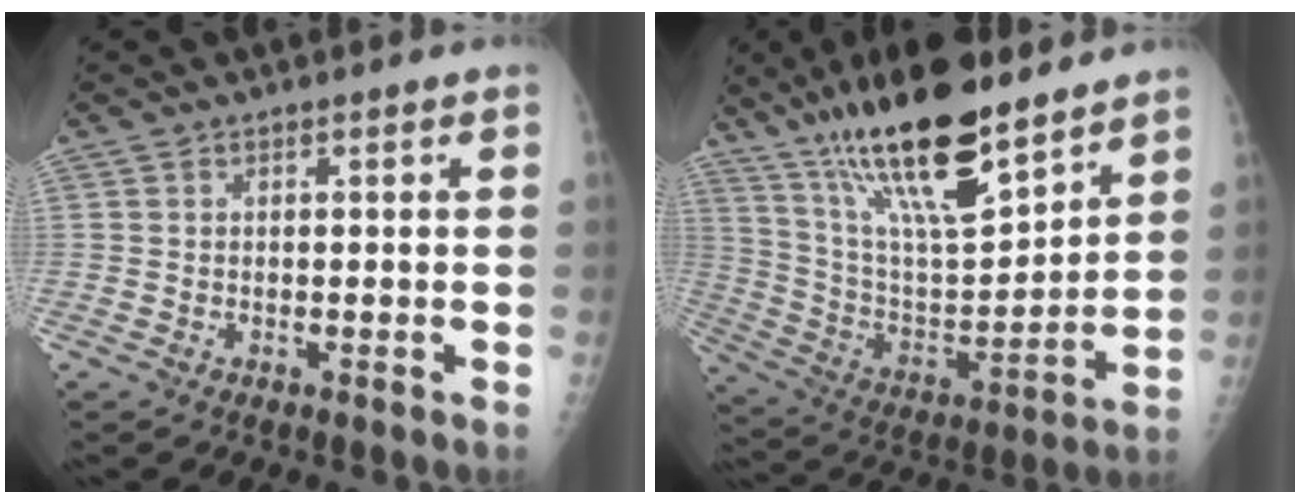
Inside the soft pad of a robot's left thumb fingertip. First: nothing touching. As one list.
[{"total": 23.9, "force": [16.4, 6.7, 15.9], "torque": [-0.258, -0.063, 0.297]}]